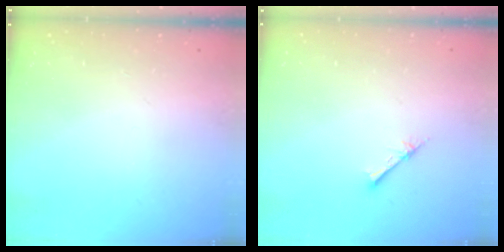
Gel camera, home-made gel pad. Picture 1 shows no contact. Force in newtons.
{"total": 2.3, "press": 2.3, "slide": 0.3}